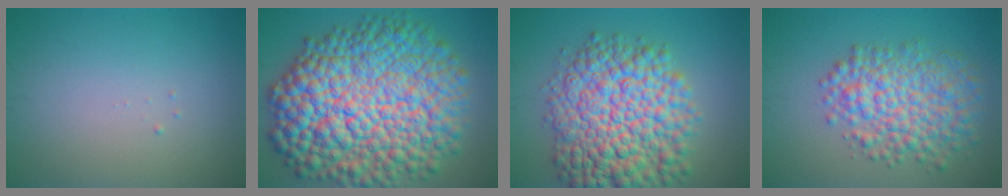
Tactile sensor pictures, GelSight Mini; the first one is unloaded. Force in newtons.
{"total": 18.0, "press": 18.0, "slide": 0.3}
{"total": 12.4, "press": 12.4, "slide": 0.3}
{"total": 6.8, "press": 6.8, "slide": 0.1}